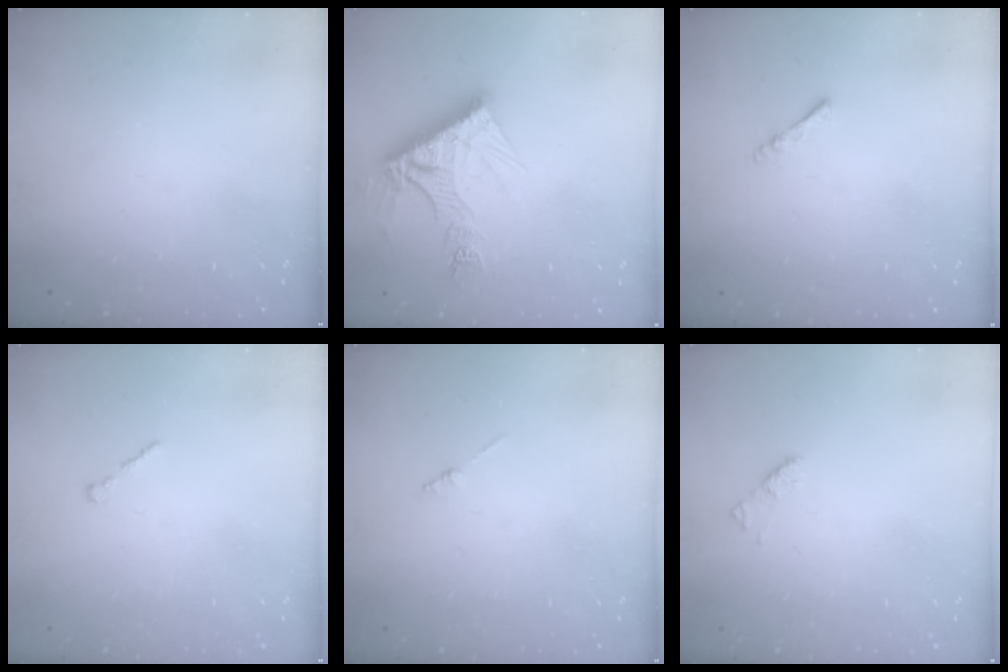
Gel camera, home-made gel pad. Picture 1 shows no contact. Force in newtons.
{"total": 12.7, "press": 12.6, "slide": 1.1}
{"total": 2.4, "press": 2.3, "slide": 0.5}
{"total": 1.0, "press": 0.8, "slide": 0.5}
{"total": 1.3, "press": 1.3, "slide": 0.3}
{"total": 1.9, "press": 1.9, "slide": 0.3}